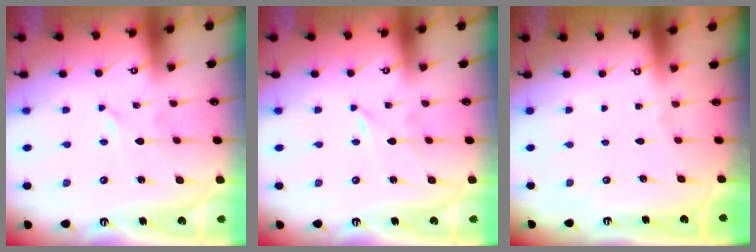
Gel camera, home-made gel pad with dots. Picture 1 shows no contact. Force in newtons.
{"total": 0.0}
{"total": 0.0}